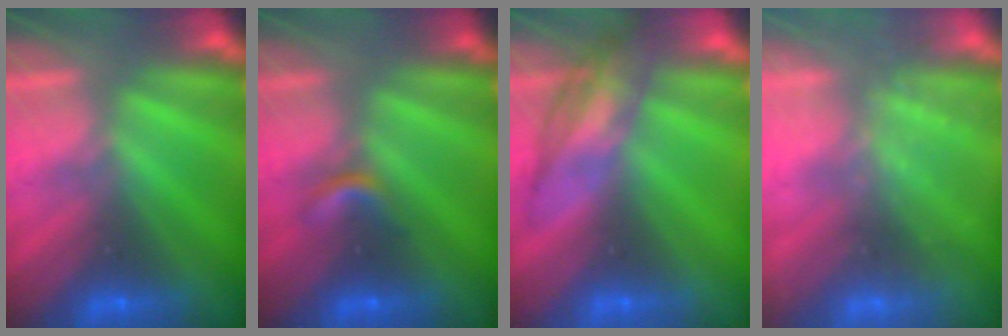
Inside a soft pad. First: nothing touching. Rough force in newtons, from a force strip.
{"total": 2.2}
{"total": 2.6}
{"total": 2.4}